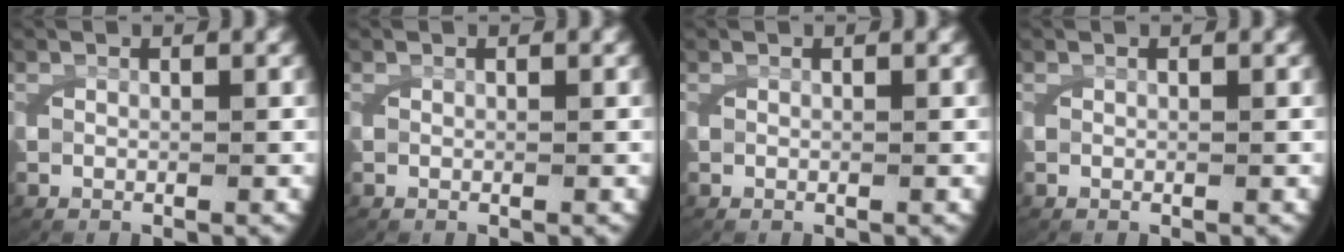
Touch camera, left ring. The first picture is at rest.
{"total": 0.0}
{"total": 0.0}
{"total": 0.0}